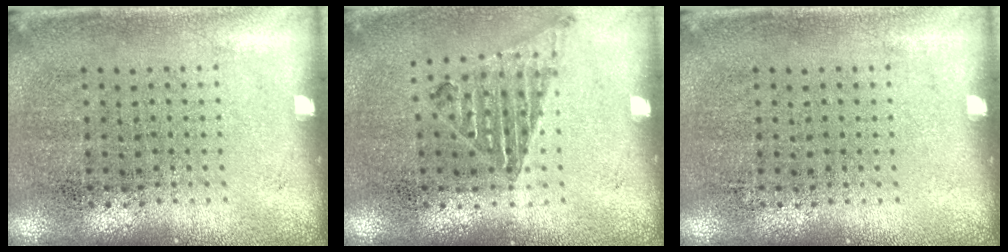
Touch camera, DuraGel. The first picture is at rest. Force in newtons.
{"total": 1.0, "press": 1.0, "slide": 0.2}
{"total": 0.0}